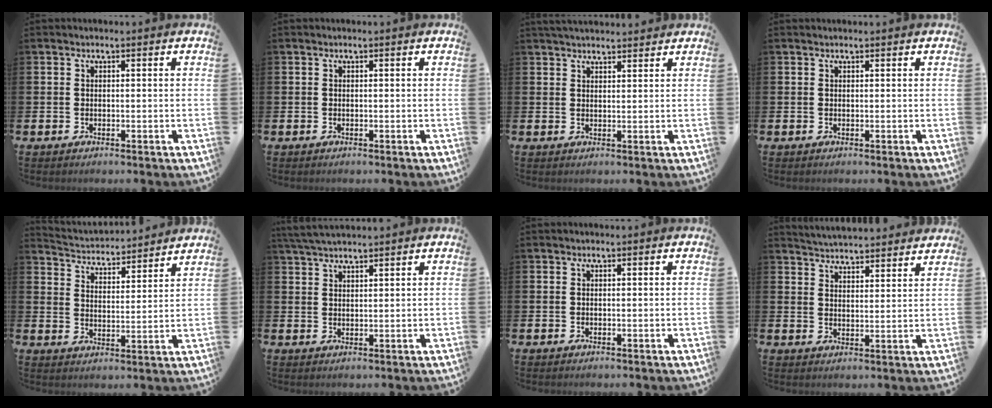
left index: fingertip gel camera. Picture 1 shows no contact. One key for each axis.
{"total": 0.0}
{"total": 2.8, "fx": 2.8, "fy": 0.5, "fz": 0.4, "tx": -0.011, "ty": -0.009, "tz": 0.050}
{"total": 0.0}
{"total": 3.7, "fx": 3.7, "fy": 0.5, "fz": -0.1, "tx": -0.024, "ty": -0.036, "tz": 0.060}
{"total": 3.7, "fx": 3.5, "fy": 0.5, "fz": 1.2, "tx": -0.029, "ty": -0.008, "tz": 0.066}
{"total": 0.0}
{"total": 4.4, "fx": 4.4, "fy": 0.2, "fz": -0.3, "tx": -0.009, "ty": -0.033, "tz": 0.079}